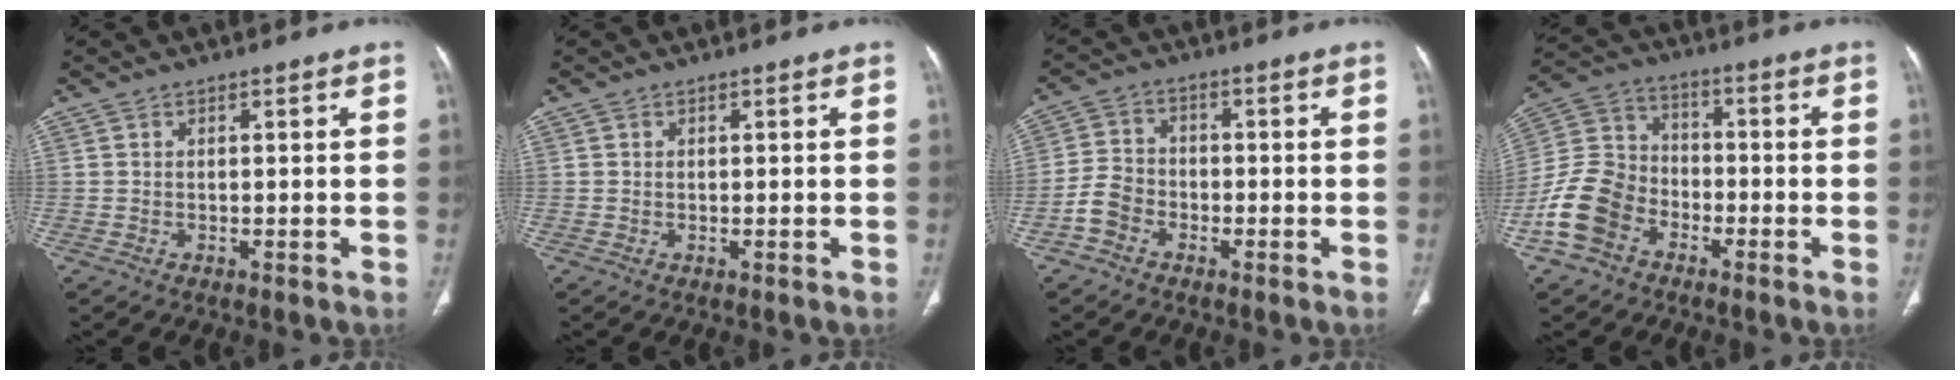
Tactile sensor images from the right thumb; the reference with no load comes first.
{"total": 0.0}
{"total": 5.3, "force": [-2.6, 4.0, 2.2], "torque": [-0.033, 0.021, -0.057]}
{"total": 12.0, "force": [-5.9, 8.9, 5.5], "torque": [-0.101, 0.047, -0.124]}